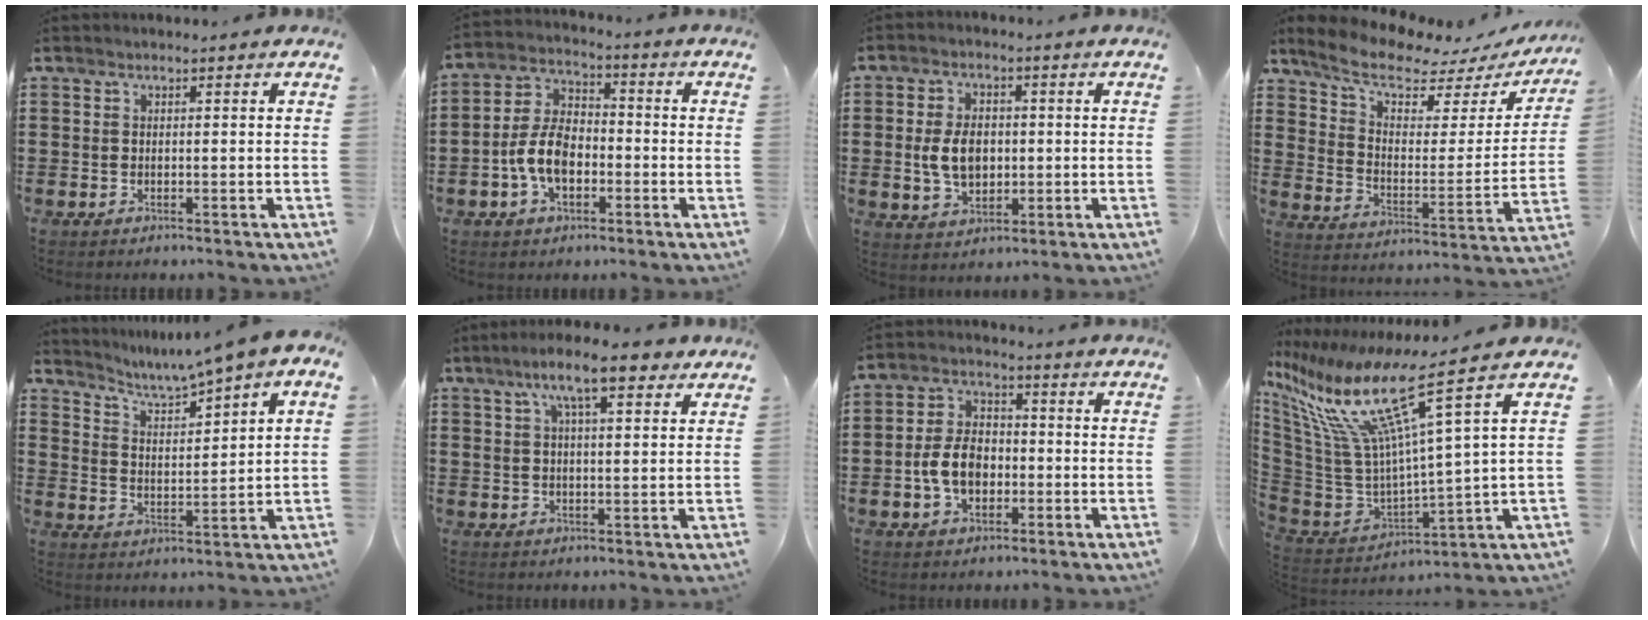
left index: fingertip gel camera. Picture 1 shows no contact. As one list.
[{"total": 8.2, "force": [-2.5, 4.9, 6.0], "torque": [-0.146, 0.006, -0.055]}, {"total": 6.6, "force": [-0.1, 4.3, 4.9], "torque": [-0.104, 0.005, -0.007]}, {"total": 8.7, "force": [7.3, 2.7, 3.9], "torque": [-0.102, -0.042, 0.125]}, {"total": 4.0, "force": [3.6, -0.2, 1.9], "torque": [-0.056, -0.029, 0.051]}, {"total": 9.0, "force": [5.1, 2.5, 7.0], "torque": [-0.130, 0.002, 0.084]}, {"total": 7.2, "force": [-1.7, 4.9, 5.1], "torque": [-0.121, 0.005, -0.038]}, {"total": 15.1, "force": [7.7, 3.0, 12.6], "torque": [-0.287, -0.051, 0.114]}]